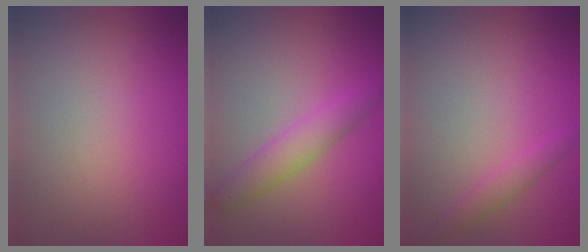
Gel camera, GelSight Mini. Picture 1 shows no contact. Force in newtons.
{"total": 3.0, "press": 3.0, "slide": 0.1}
{"total": 1.5, "press": 1.5, "slide": 0.1}